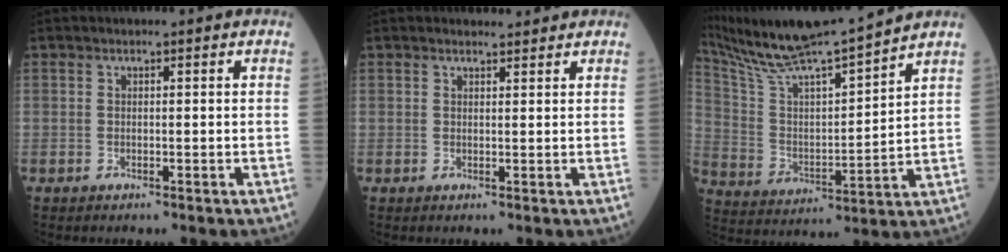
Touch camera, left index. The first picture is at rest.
{"total": 1.7, "force": [1.7, 0.4, 0.1], "torque": [-0.008, 0.003, 0.025]}
{"total": 17.4, "force": [15.8, -0.7, 7.2], "torque": [-0.146, 0.000, 0.281]}